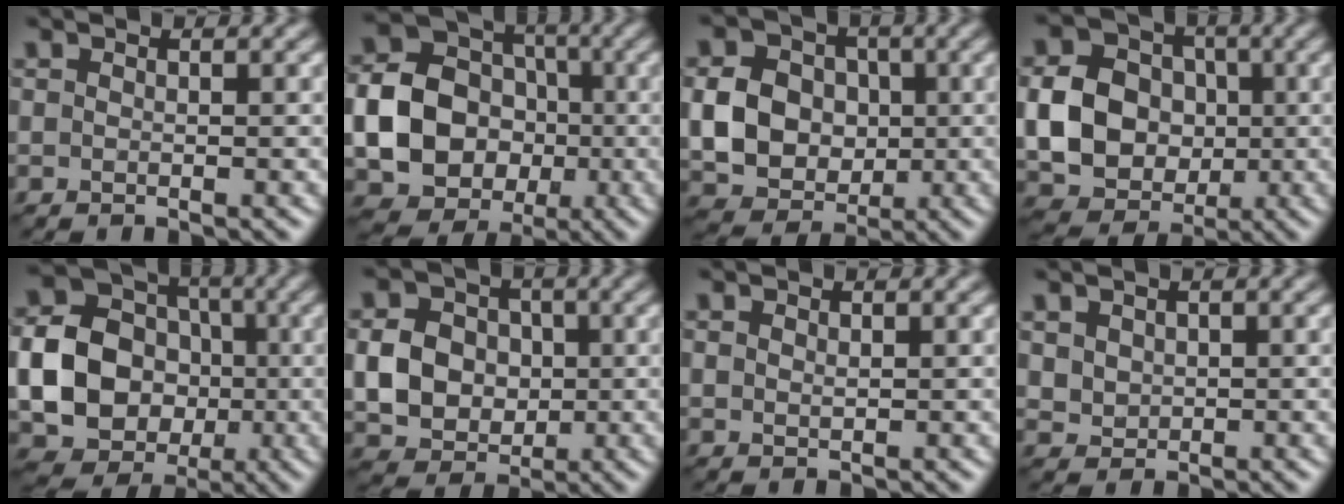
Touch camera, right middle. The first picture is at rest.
{"total": 10.8, "force": [-1.8, 9.3, 5.2], "torque": [-0.083, -0.027, -0.047]}
{"total": 7.2, "force": [-0.3, 6.2, 3.6], "torque": [-0.073, 0.000, -0.015]}
{"total": 9.1, "force": [-0.8, 7.8, 4.6], "torque": [-0.076, -0.008, -0.025]}
{"total": 13.0, "force": [-1.5, 11.7, 5.5], "torque": [-0.115, -0.019, -0.037]}
{"total": 5.8, "force": [-0.3, 5.0, 2.9], "torque": [-0.059, 0.002, -0.010]}
{"total": 0.5, "force": [0.2, 0.3, 0.3], "torque": [-0.010, -0.004, 0.006]}
{"total": 1.9, "force": [0.7, 1.6, 0.8], "torque": [-0.027, -0.003, 0.018]}